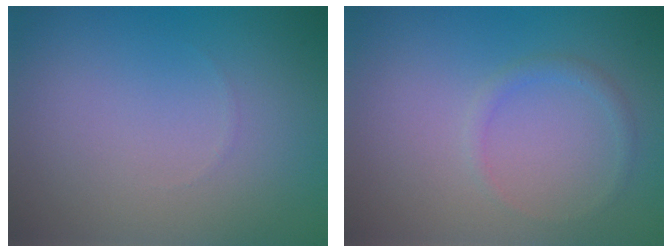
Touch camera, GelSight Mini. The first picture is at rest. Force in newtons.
{"total": 1.1, "press": 1.1, "slide": 0.1}